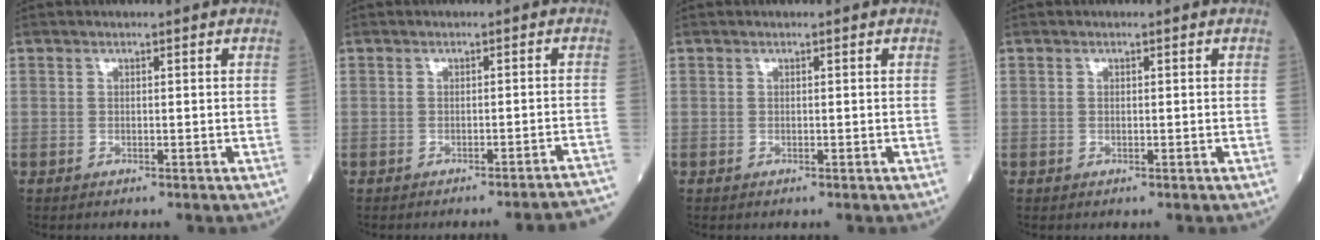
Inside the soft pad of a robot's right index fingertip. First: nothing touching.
{"total": 10.1, "force": [-9.9, -1.4, 1.7], "torque": [0.009, -0.012, -0.108]}
{"total": 0.0}
{"total": 0.0}